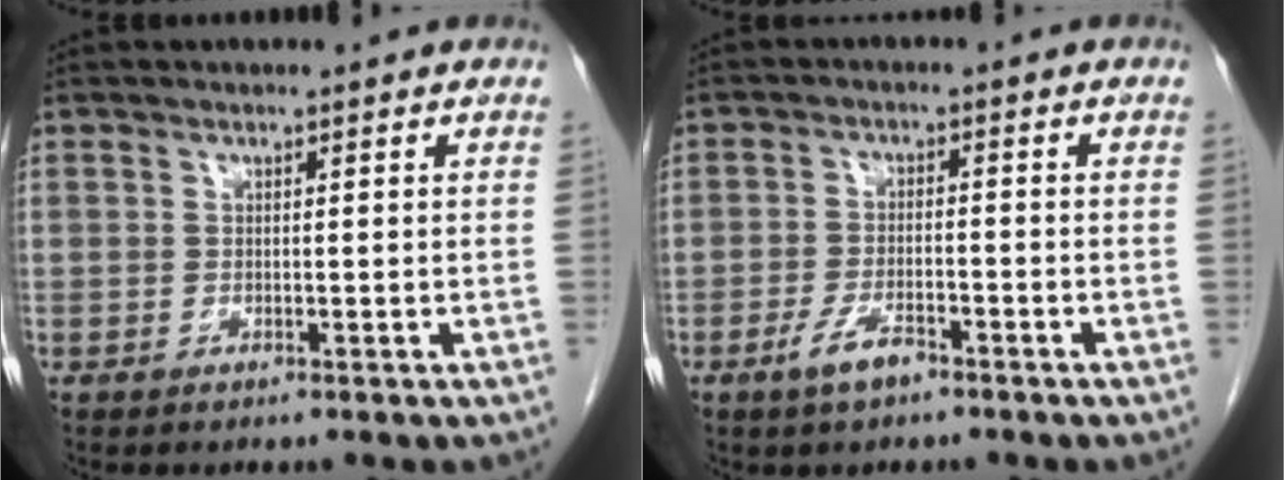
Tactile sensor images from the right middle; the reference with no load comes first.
{"total": 3.9, "force": [-2.7, 1.2, 2.6], "torque": [-0.057, 0.000, -0.049]}